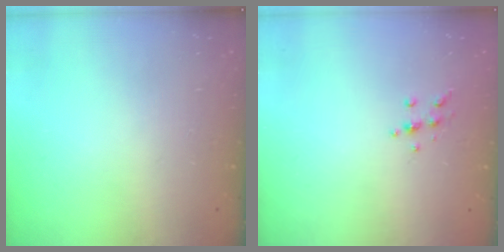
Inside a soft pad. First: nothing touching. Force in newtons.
{"total": 5.4, "press": 5.3, "slide": 0.6}